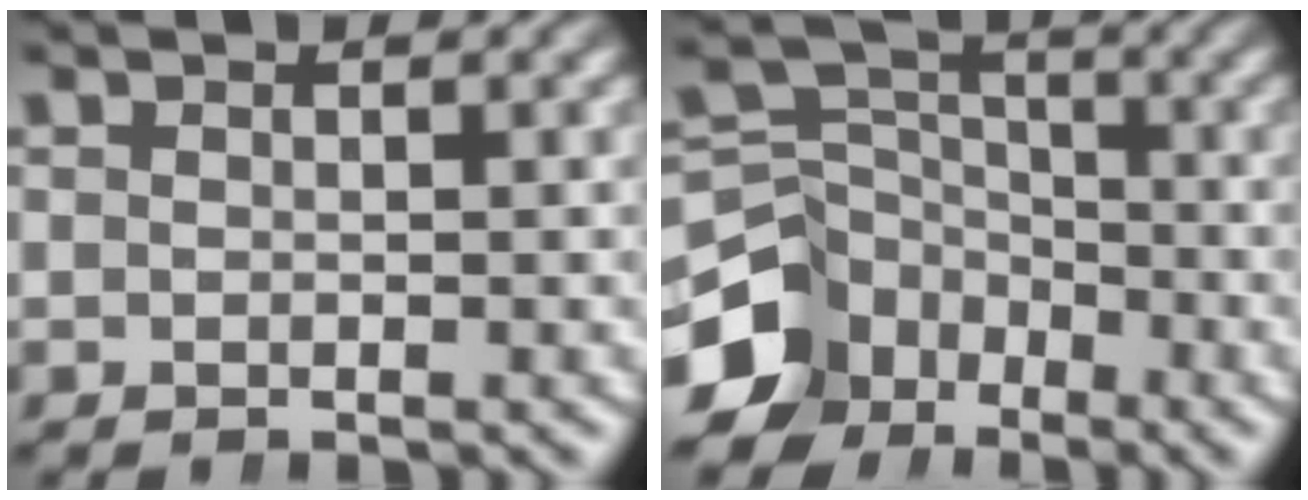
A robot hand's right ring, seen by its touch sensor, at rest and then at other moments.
{"total": 9.1, "force": [-2.9, 7.7, 3.9], "torque": [-0.052, -0.033, -0.047]}